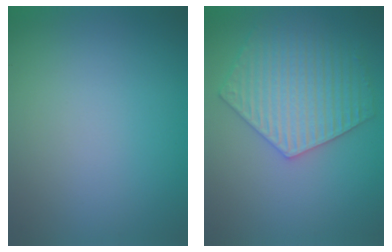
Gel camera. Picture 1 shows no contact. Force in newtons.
{"total": 5.4, "press": 5.0, "slide": 2.1}